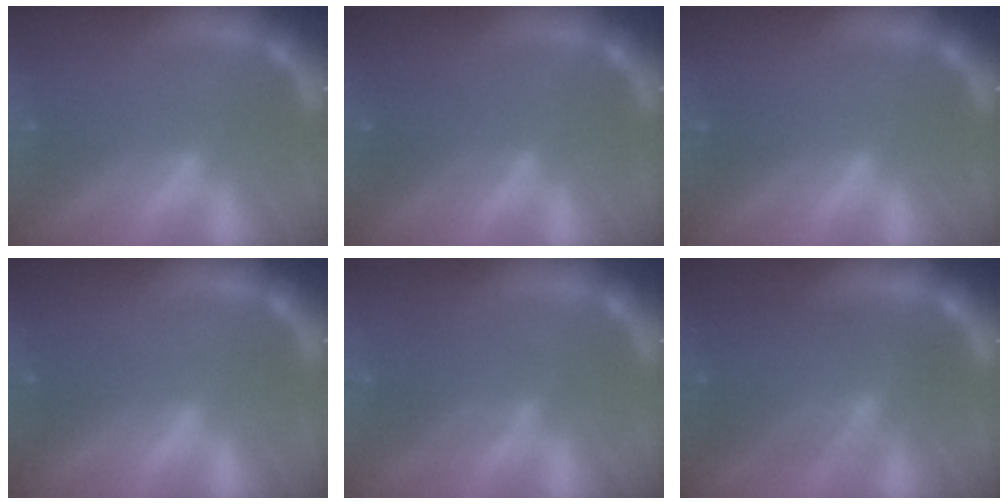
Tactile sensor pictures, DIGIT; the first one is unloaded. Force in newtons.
{"total": 2.5}
{"total": 1.0}
{"total": 1.4}
{"total": 3.0}
{"total": 8.6}